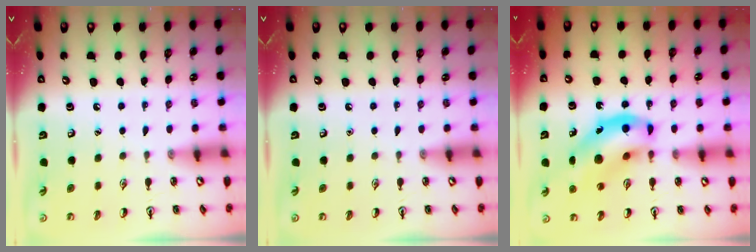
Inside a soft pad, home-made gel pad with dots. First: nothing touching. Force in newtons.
{"total": 0.0}
{"total": 14.2, "press": 13.6, "slide": 3.8}